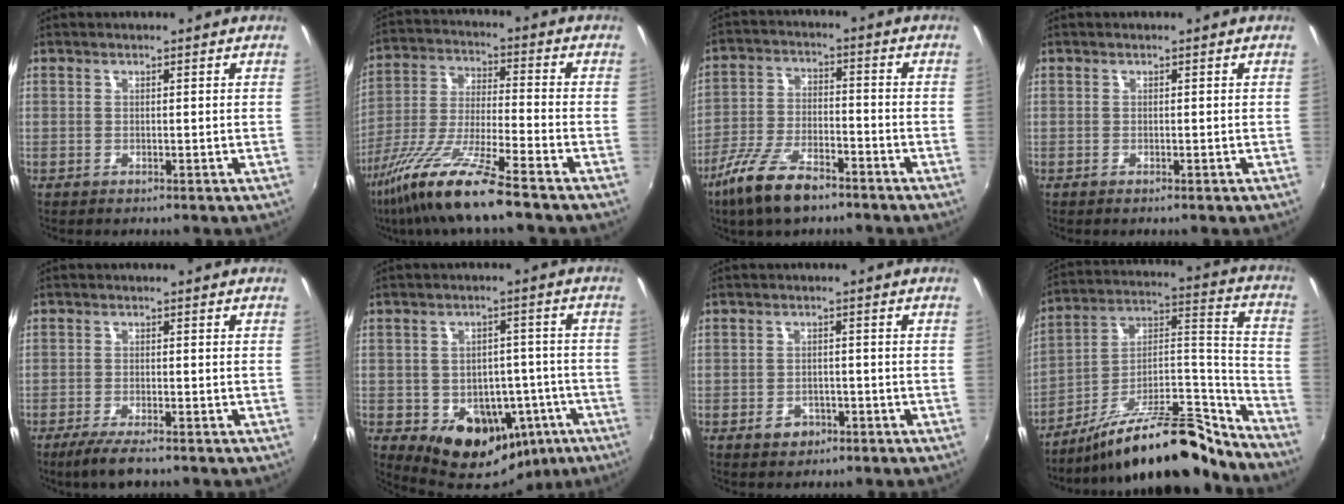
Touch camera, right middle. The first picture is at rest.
{"total": 15.0, "force": [-10.9, 0.1, 10.3], "torque": [-0.212, -0.027, -0.202]}
{"total": 11.5, "force": [-8.2, 3.7, 7.2], "torque": [-0.157, -0.014, -0.150]}
{"total": 0.0}
{"total": 4.9, "force": [-3.7, 0.7, 3.2], "torque": [-0.077, -0.016, -0.068]}
{"total": 14.6, "force": [-6.2, 11.5, 6.7], "torque": [-0.118, 0.023, -0.050]}
{"total": 3.0, "force": [-1.7, 2.2, 1.2], "torque": [-0.024, 0.003, -0.022]}
{"total": 21.0, "force": [-17.5, 5.2, 10.5], "torque": [-0.139, 0.033, -0.277]}